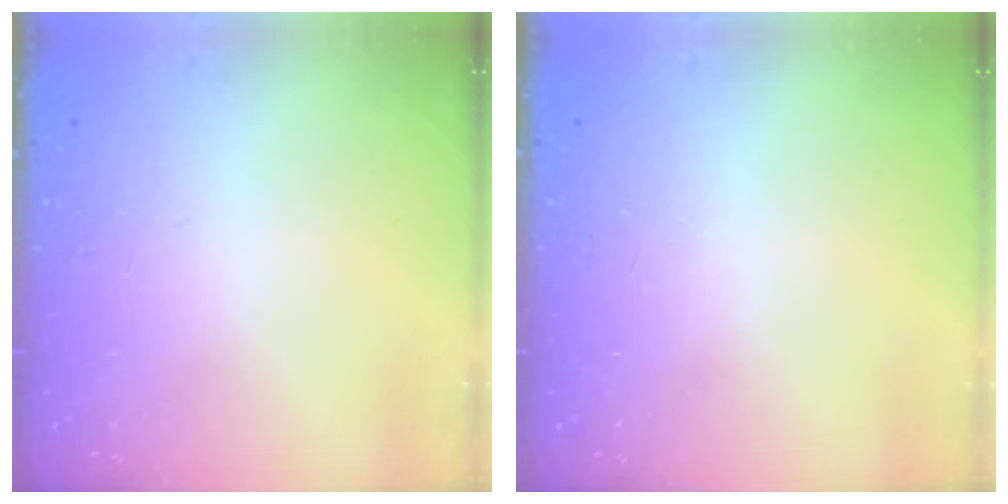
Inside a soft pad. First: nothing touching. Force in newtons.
{"total": 0.0}